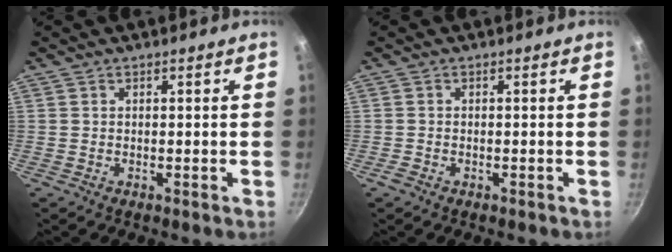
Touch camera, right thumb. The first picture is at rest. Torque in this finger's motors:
{"motor_torque": [0.49, 0.32, 0.05, -0.29, 0.05]}